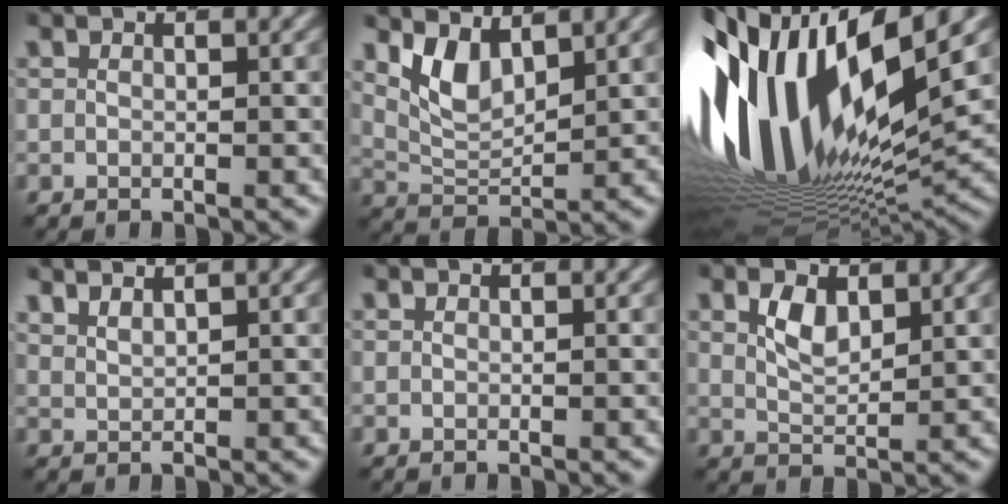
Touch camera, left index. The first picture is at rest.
{"total": 3.4, "force": [1.7, 1.5, 2.5], "torque": [-0.059, -0.009, 0.044]}
{"total": 17.0, "force": [1.8, 6.3, 15.7], "torque": [-0.295, -0.015, 0.042]}
{"total": 1.7, "force": [1.5, 0.3, 0.6], "torque": [0.000, 0.001, 0.025]}
{"total": 0.0}
{"total": 2.1, "force": [0.8, 1.1, 1.7], "torque": [-0.038, -0.001, 0.022]}